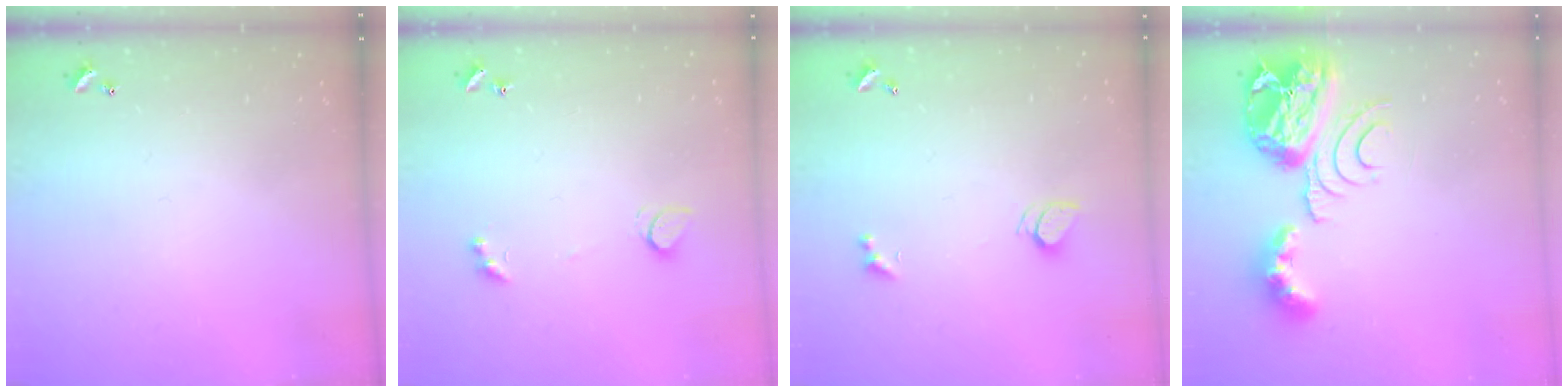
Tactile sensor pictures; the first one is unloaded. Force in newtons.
{"total": 2.5, "press": 2.4, "slide": 0.5}
{"total": 2.1, "press": 2.1, "slide": 0.3}
{"total": 14.2, "press": 14.1, "slide": 1.6}